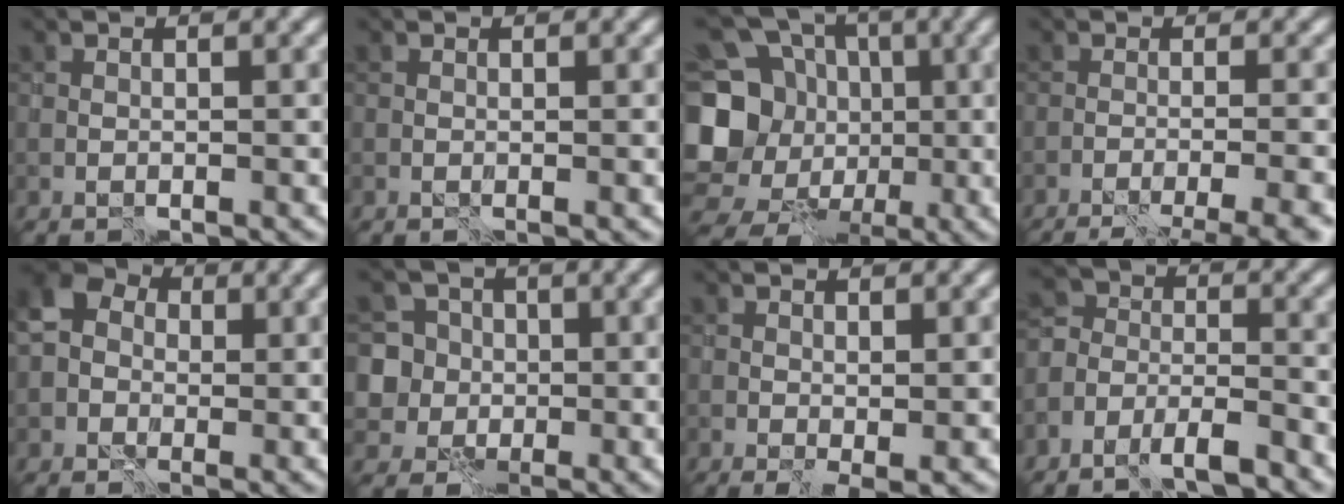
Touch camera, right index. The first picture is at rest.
{"total": 1.0, "force": [-0.2, -0.8, -0.5], "torque": [0.013, 0.001, -0.003]}
{"total": 12.6, "force": [-1.7, 11.1, 5.8], "torque": [-0.135, 0.009, -0.041]}
{"total": 9.7, "force": [-8.3, 1.5, 4.9], "torque": [-0.041, 0.000, -0.089]}
{"total": 8.1, "force": [0.5, 7.4, 3.3], "torque": [-0.075, 0.023, -0.032]}
{"total": 6.7, "force": [1.2, 6.4, 1.6], "torque": [-0.043, 0.033, 0.007]}
{"total": 1.5, "force": [0.0, 0.4, 1.4], "torque": [-0.027, -0.006, 0.001]}
{"total": 4.1, "force": [-3.5, 1.3, 1.7], "torque": [-0.021, 0.011, -0.075]}